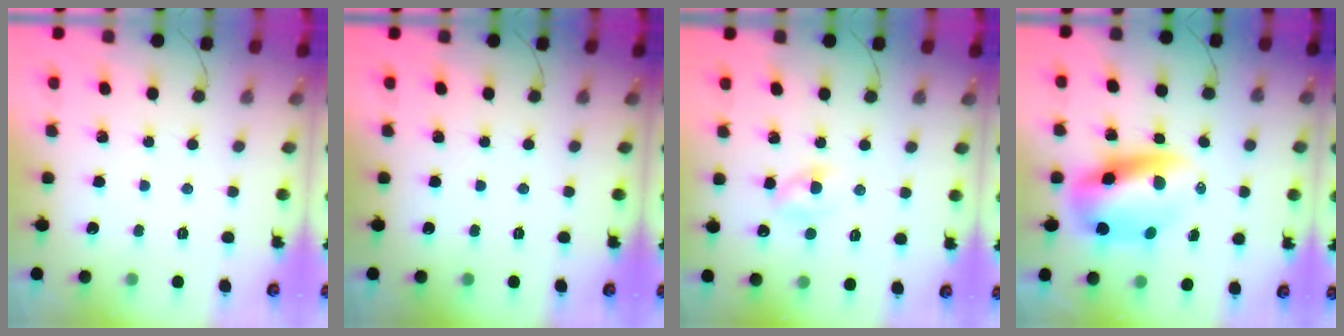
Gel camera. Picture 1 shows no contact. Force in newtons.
{"total": 0.0}
{"total": 2.7, "press": 2.5, "slide": 1.1}
{"total": 10.5, "press": 10.1, "slide": 2.7}